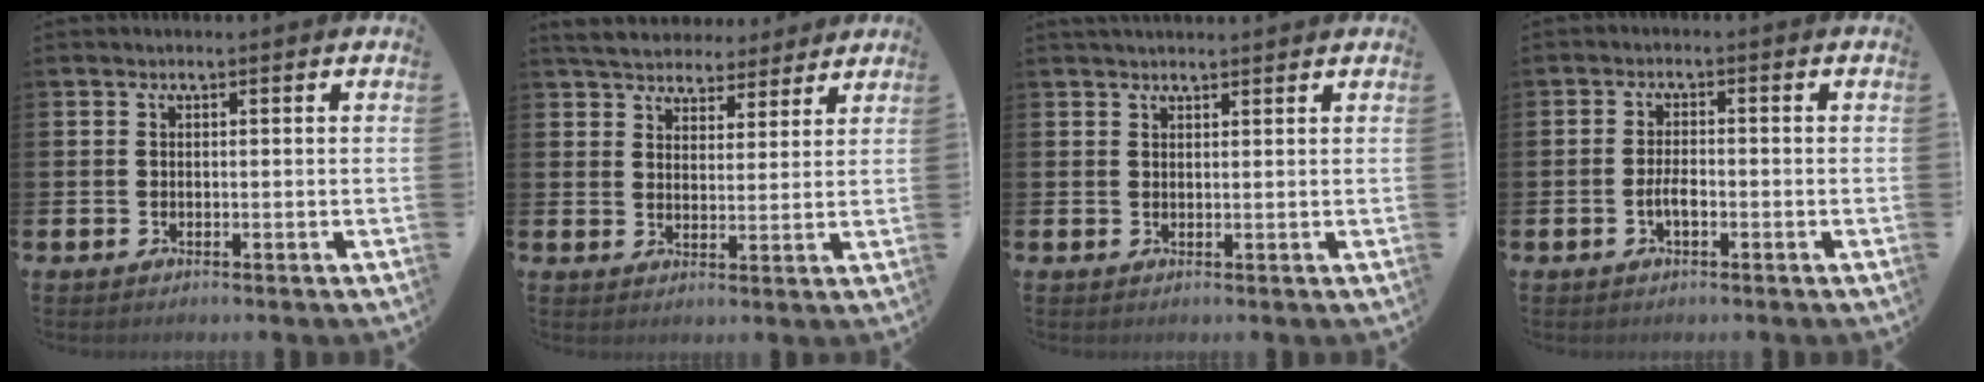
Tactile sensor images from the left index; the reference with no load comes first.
{"total": 5.4, "force": [5.1, 1.5, 0.4], "torque": [-0.025, -0.030, 0.091]}
{"total": 1.7, "force": [1.7, 0.2, 0.4], "torque": [0.004, -0.006, 0.028]}
{"total": 2.3, "force": [-0.7, 1.0, 2.0], "torque": [-0.033, 0.001, -0.015]}